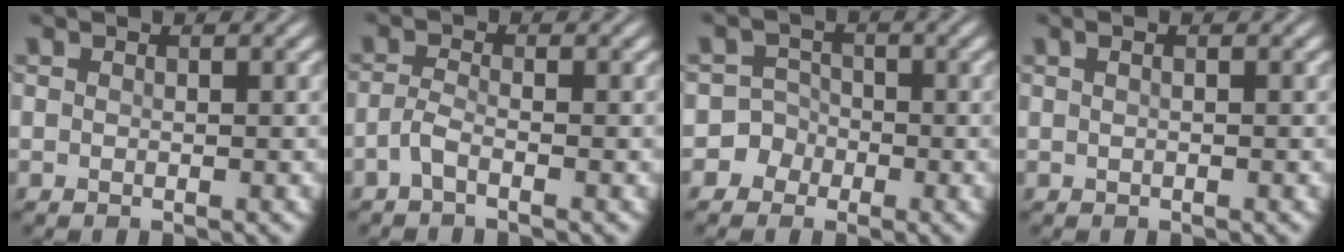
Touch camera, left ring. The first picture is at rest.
{"total": 1.6, "force": [-1.0, 0.4, 1.2], "torque": [-0.028, 0.002, -0.026]}
{"total": 3.5, "force": [-1.8, 3.1, -0.1], "torque": [0.045, 0.008, -0.043]}
{"total": 1.5, "force": [0.7, 0.7, 1.1], "torque": [-0.010, 0.000, -0.002]}